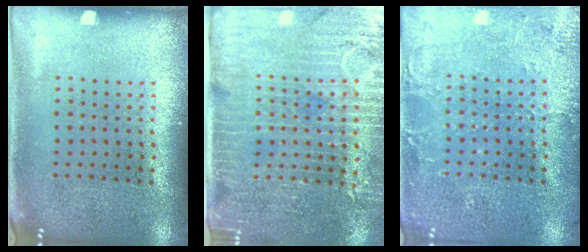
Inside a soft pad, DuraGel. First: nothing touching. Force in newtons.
{"total": 3.6, "press": 3.3, "slide": 1.5}
{"total": 2.9, "press": 2.9, "slide": 0.4}